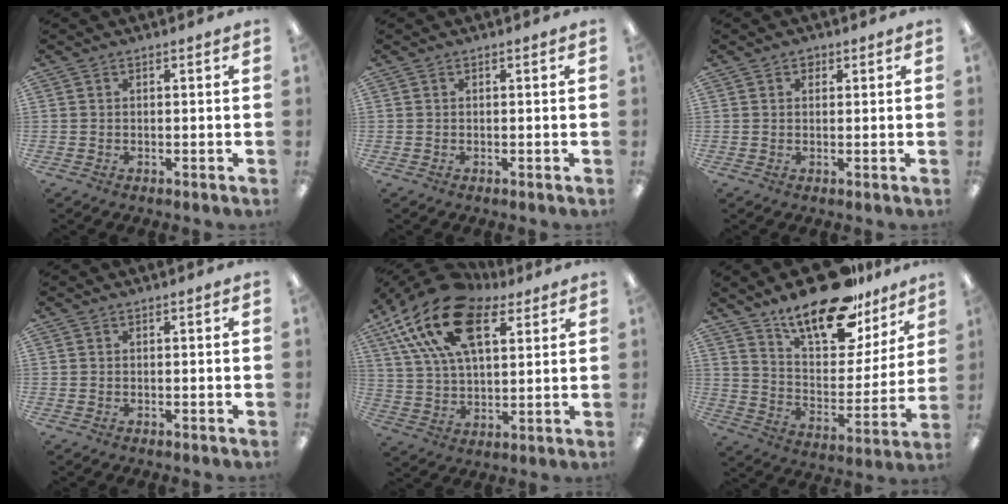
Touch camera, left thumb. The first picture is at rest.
{"total": 0.0}
{"total": 1.6, "force": [1.0, 1.1, 0.7], "torque": [-0.005, 0.000, 0.016]}
{"total": 0.0}
{"total": 23.0, "force": [11.9, 12.3, 15.3], "torque": [-0.311, -0.041, 0.210]}
{"total": 20.1, "force": [15.9, 7.8, 9.7], "torque": [-0.158, -0.110, 0.274]}